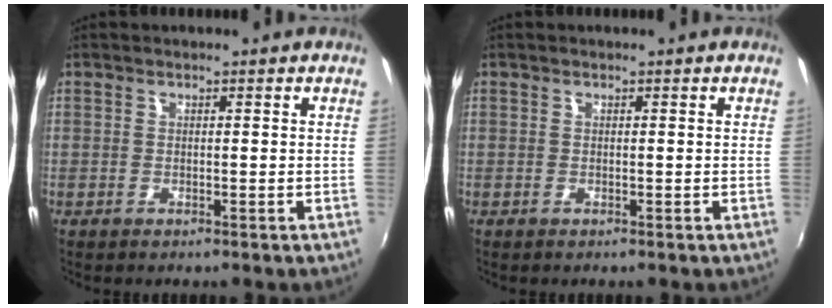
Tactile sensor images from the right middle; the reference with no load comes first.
{"total": 0.0}